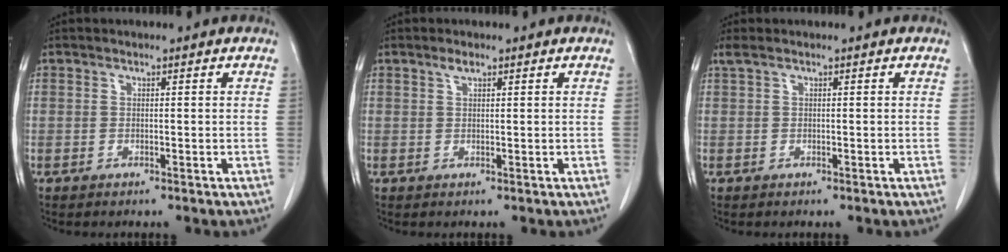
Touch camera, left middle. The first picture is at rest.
{"total": 1.1, "force": [0.8, 0.3, 0.8], "torque": [-0.018, 0.002, 0.016]}
{"total": 0.9, "force": [0.6, 0.1, 0.7], "torque": [-0.025, 0.022, 0.015]}